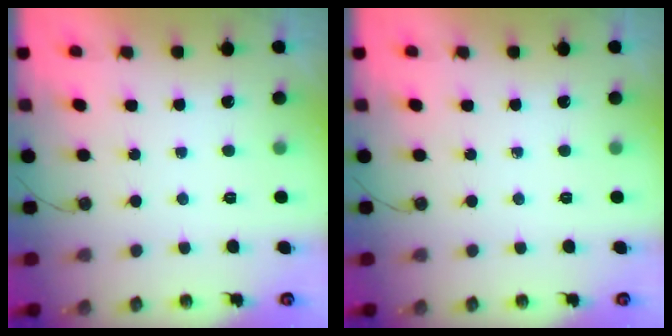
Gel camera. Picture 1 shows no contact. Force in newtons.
{"total": 0.0}